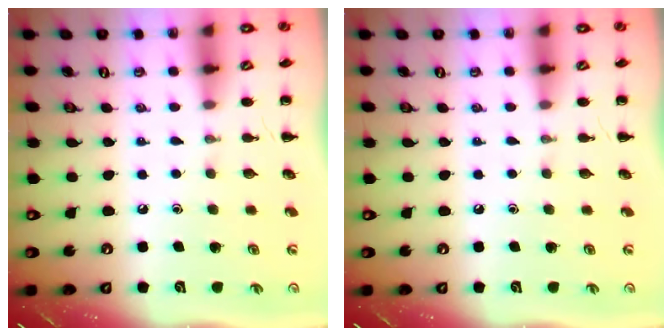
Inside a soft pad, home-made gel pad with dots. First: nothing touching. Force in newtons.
{"total": 0.0}